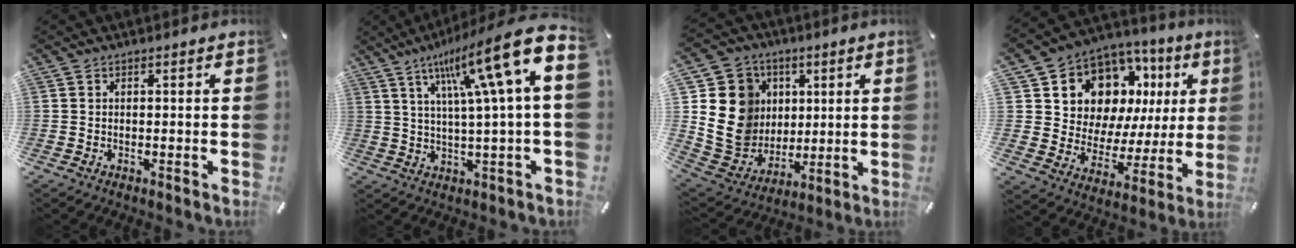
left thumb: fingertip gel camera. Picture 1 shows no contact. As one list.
[{"total": 18.3, "force": [7.8, 1.9, 16.5], "torque": [-0.278, -0.038, 0.109]}, {"total": 16.6, "force": [2.2, 15.5, 5.5], "torque": [-0.103, -0.006, 0.053]}, {"total": 12.1, "force": [7.0, 9.1, 3.9], "torque": [-0.065, -0.070, 0.130]}]